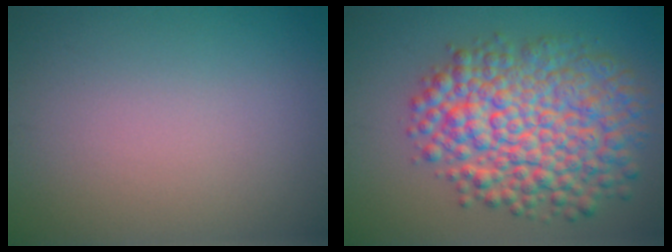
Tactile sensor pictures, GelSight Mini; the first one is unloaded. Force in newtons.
{"total": 9.7, "press": 9.7, "slide": 0.2}